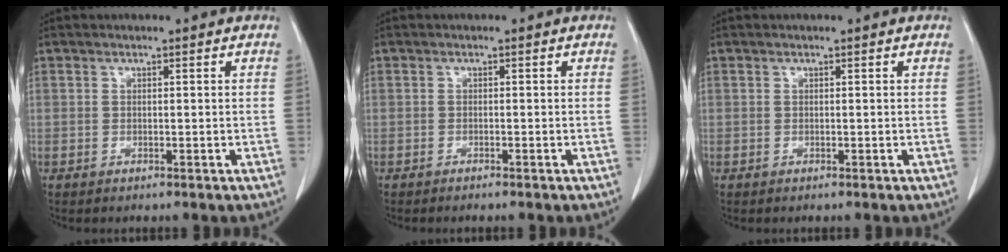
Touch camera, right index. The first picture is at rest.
{"total": 1.3, "force": [-1.1, -0.1, 0.6], "torque": [-0.012, -0.001, -0.012]}
{"total": 0.0}